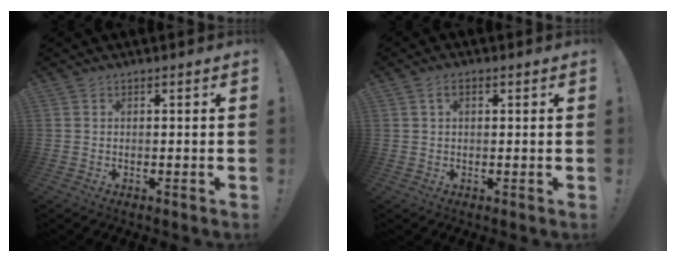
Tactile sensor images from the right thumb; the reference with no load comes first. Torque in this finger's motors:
{"motor_torque": [-0.05, 0.01, -0.03, 0.24, 0.09]}